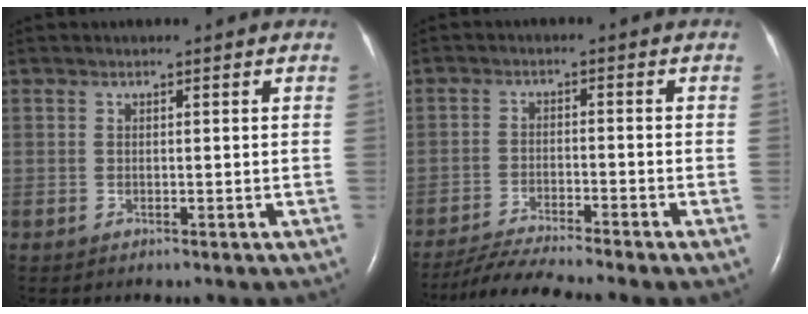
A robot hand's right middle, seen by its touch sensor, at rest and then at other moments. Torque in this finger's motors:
{"motor_torque": [1.06, -1.07, 0.25, 0.09]}